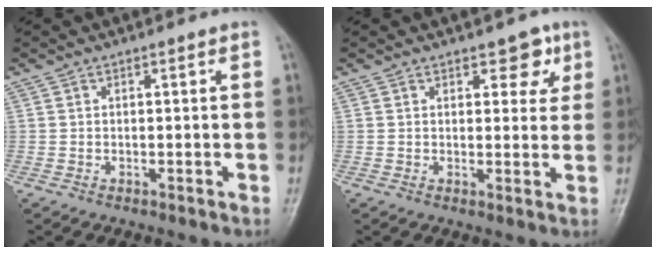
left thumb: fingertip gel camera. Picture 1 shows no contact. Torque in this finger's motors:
{"motor_torque": [0.05, 0.02, -0.35, -0.03, 0.09]}